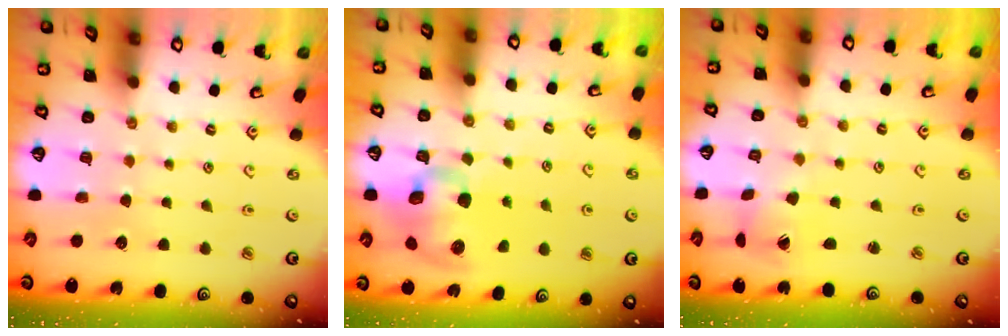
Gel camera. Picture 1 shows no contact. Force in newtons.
{"total": 10.4, "press": 10.3, "slide": 1.5}
{"total": 2.5, "press": 2.5, "slide": 0.4}